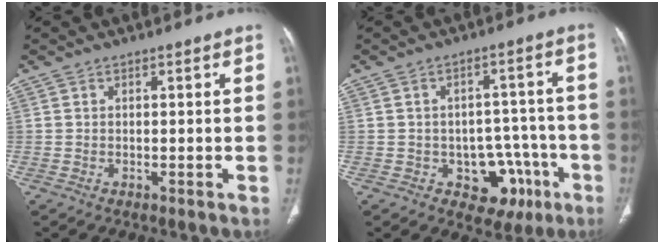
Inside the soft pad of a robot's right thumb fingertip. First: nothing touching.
{"total": 9.8, "force": [-4.2, 7.0, 5.5], "torque": [-0.027, 0.039, -0.043]}